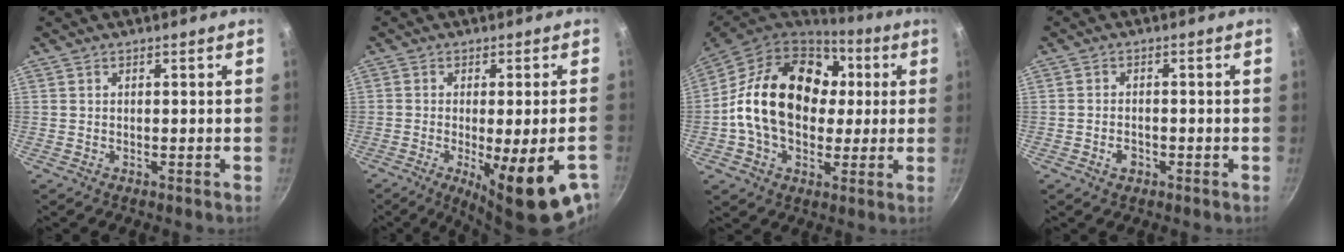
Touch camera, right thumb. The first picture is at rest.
{"total": 16.9, "force": [-7.3, 3.8, 14.7], "torque": [-0.179, -0.012, -0.090]}
{"total": 23.4, "force": [2.4, 16.8, 16.1], "torque": [-0.257, 0.029, 0.034]}
{"total": 2.6, "force": [-1.2, 1.8, 1.5], "torque": [-0.023, 0.013, -0.021]}